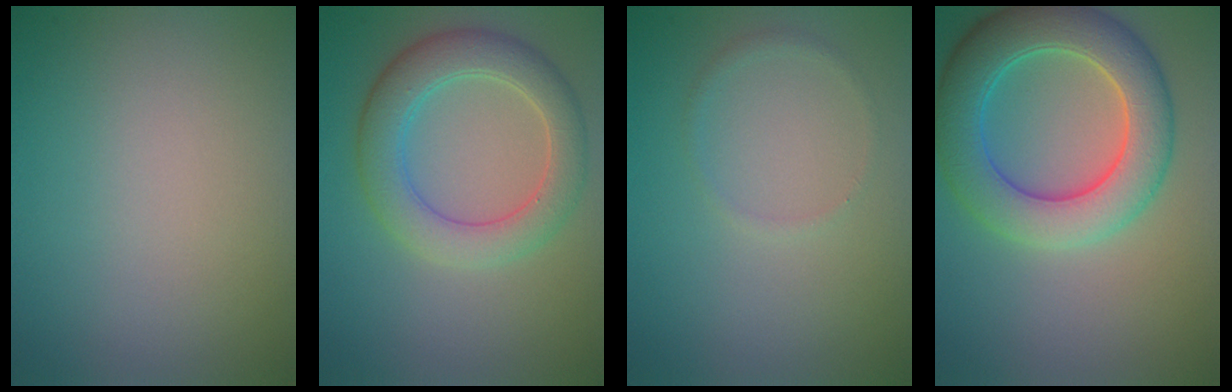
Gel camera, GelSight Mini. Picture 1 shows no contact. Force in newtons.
{"total": 5.1, "press": 5.0, "slide": 0.4}
{"total": 0.8, "press": 0.8, "slide": 0.2}
{"total": 7.5, "press": 7.5, "slide": 0.2}